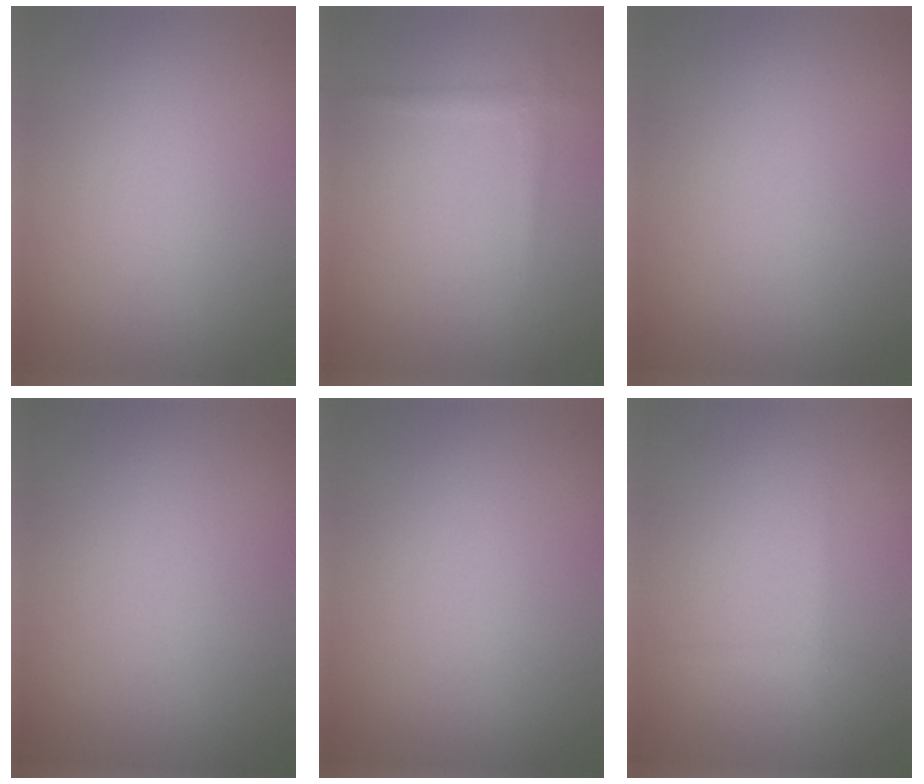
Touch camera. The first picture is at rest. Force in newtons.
{"total": 1.1, "press": 1.1, "slide": 0.1}
{"total": 0.0}
{"total": 0.0}
{"total": 0.0}
{"total": 0.9, "press": 0.8, "slide": 0.1}